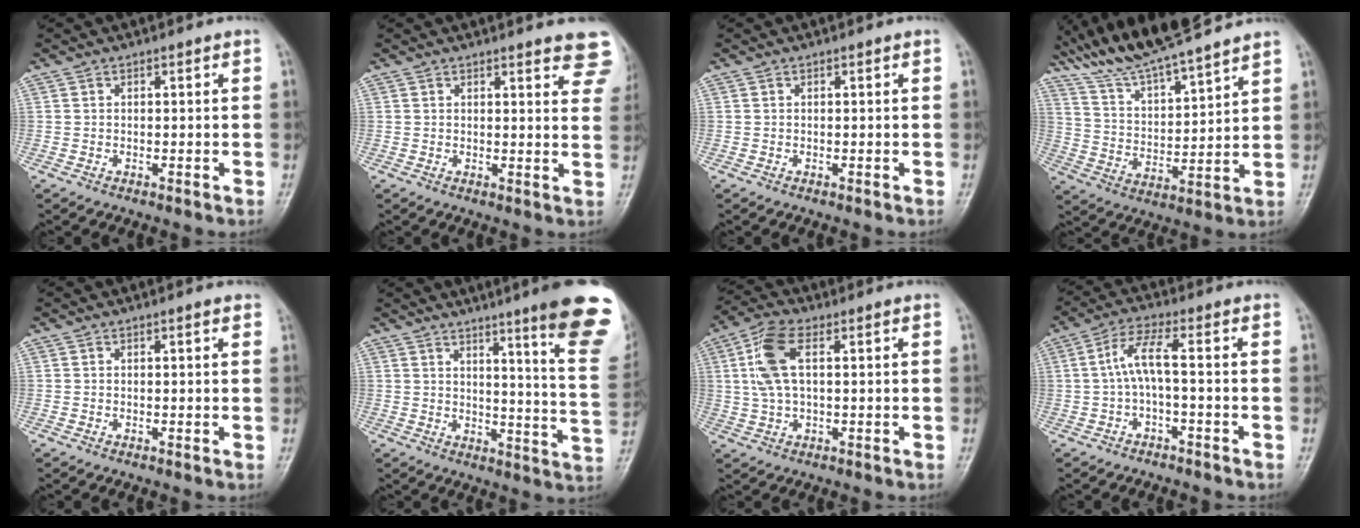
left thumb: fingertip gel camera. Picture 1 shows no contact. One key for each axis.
{"total": 9.6, "fx": 7.1, "fy": 2.6, "fz": 5.9, "tx": -0.039, "ty": -0.028, "tz": 0.065}
{"total": 0.0}
{"total": 16.6, "fx": 14.4, "fy": 2.0, "fz": 7.9, "tx": -0.129, "ty": -0.051, "tz": 0.267}
{"total": 1.0, "fx": 0.7, "fy": 0.2, "fz": 0.8, "tx": -0.010, "ty": 0.000, "tz": 0.005}
{"total": 19.5, "fx": 12.3, "fy": 1.3, "fz": 15.1, "tx": -0.168, "ty": -0.076, "tz": 0.149}
{"total": 8.3, "fx": 1.9, "fy": 3.8, "fz": 7.1, "tx": -0.161, "ty": 0.018, "tz": 0.036}
{"total": 5.4, "fx": -0.8, "fy": 0.9, "fz": 5.3, "tx": -0.120, "ty": 0.034, "tz": -0.017}